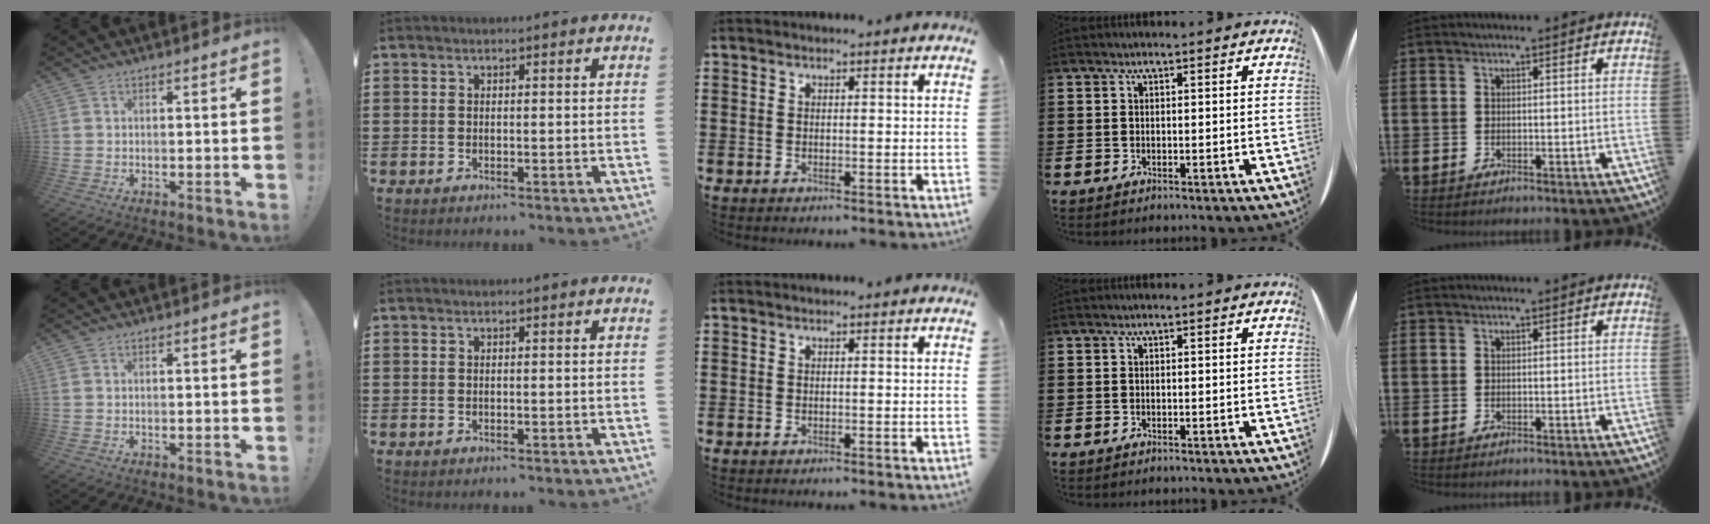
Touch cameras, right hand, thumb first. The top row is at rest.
{}